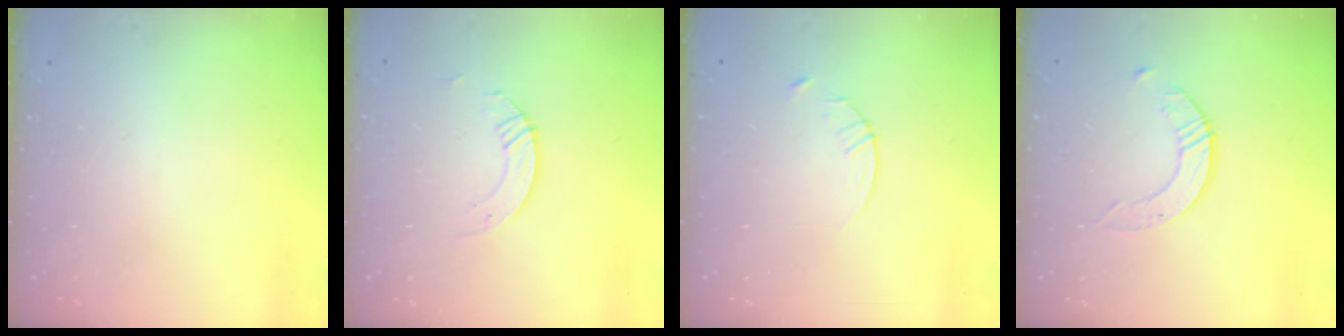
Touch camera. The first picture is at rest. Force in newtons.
{"total": 2.2, "press": 2.2, "slide": 0.2}
{"total": 2.9, "press": 2.9, "slide": 0.4}
{"total": 1.6, "press": 1.6, "slide": 0.2}